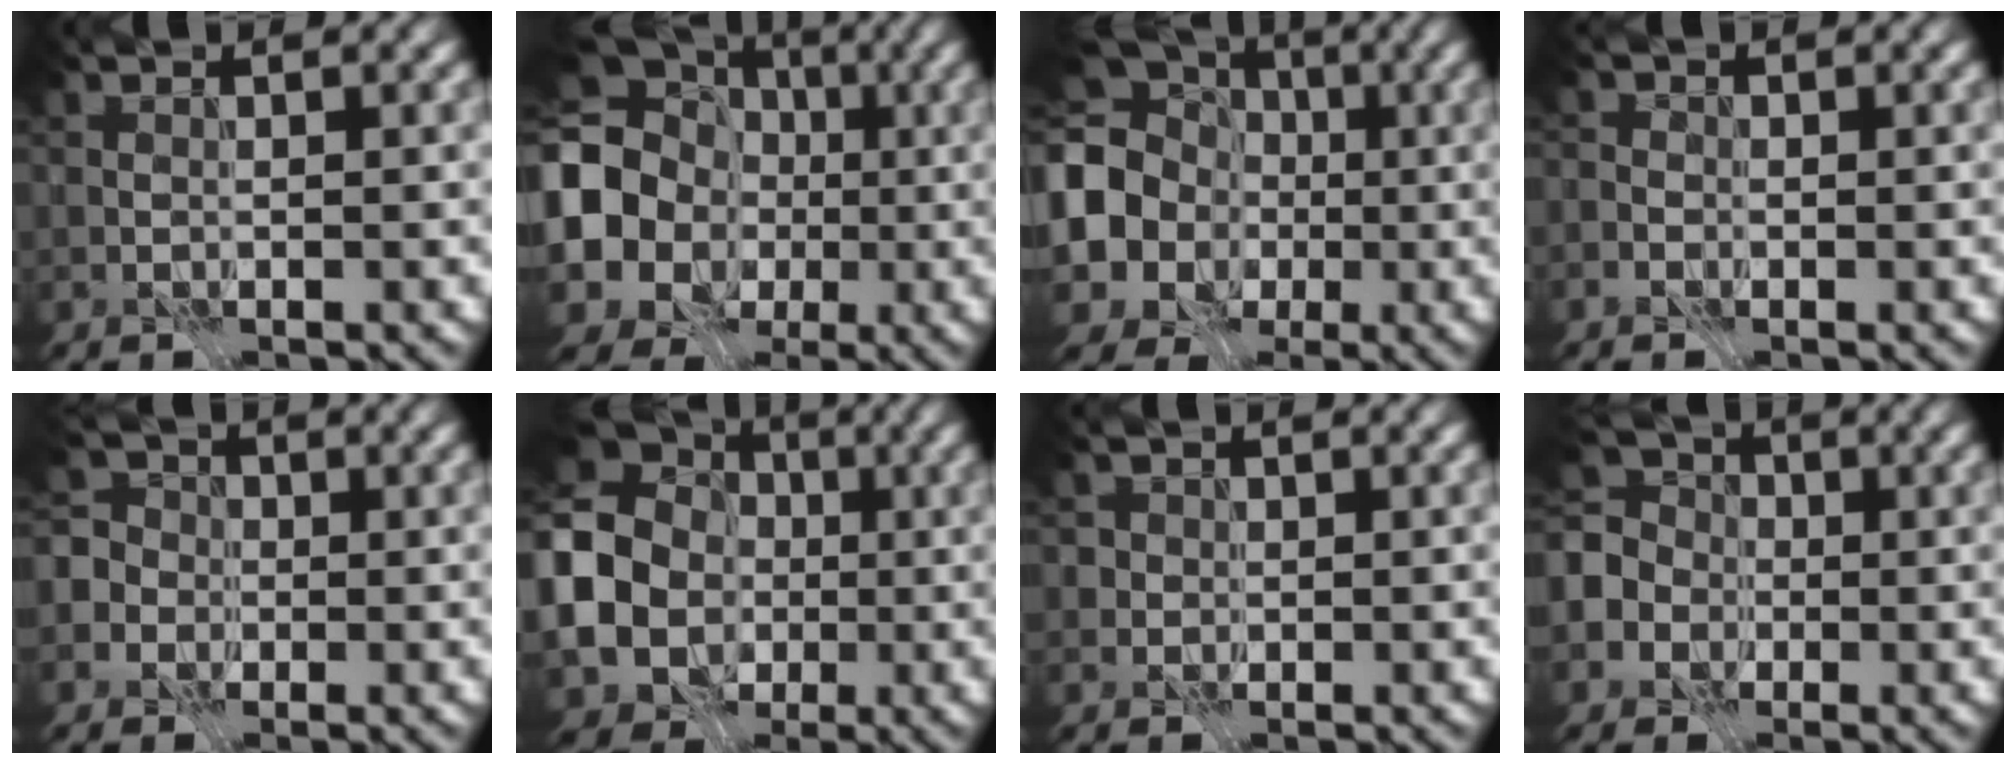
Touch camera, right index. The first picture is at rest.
{"total": 14.8, "force": [0.1, 13.6, 5.9], "torque": [-0.162, -0.002, -0.032]}
{"total": 14.8, "force": [0.5, 13.5, 6.1], "torque": [-0.169, 0.011, -0.035]}
{"total": 1.4, "force": [-0.4, 1.2, 0.5], "torque": [0.002, 0.005, -0.011]}
{"total": 5.5, "force": [-1.5, 5.1, 1.3], "torque": [-0.019, 0.016, -0.059]}
{"total": 16.7, "force": [-1.0, 15.4, 6.5], "torque": [-0.181, -0.005, -0.060]}
{"total": 1.7, "force": [0.5, 1.6, 0.3], "torque": [0.008, 0.002, 0.007]}
{"total": 5.9, "force": [-1.8, 5.3, 1.7], "torque": [-0.043, 0.007, -0.055]}